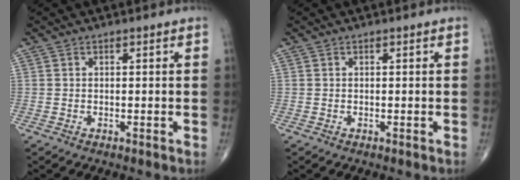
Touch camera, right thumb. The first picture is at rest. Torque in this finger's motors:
{"motor_torque": [0.00, 0.00, 0.00, 0.00, 0.00]}